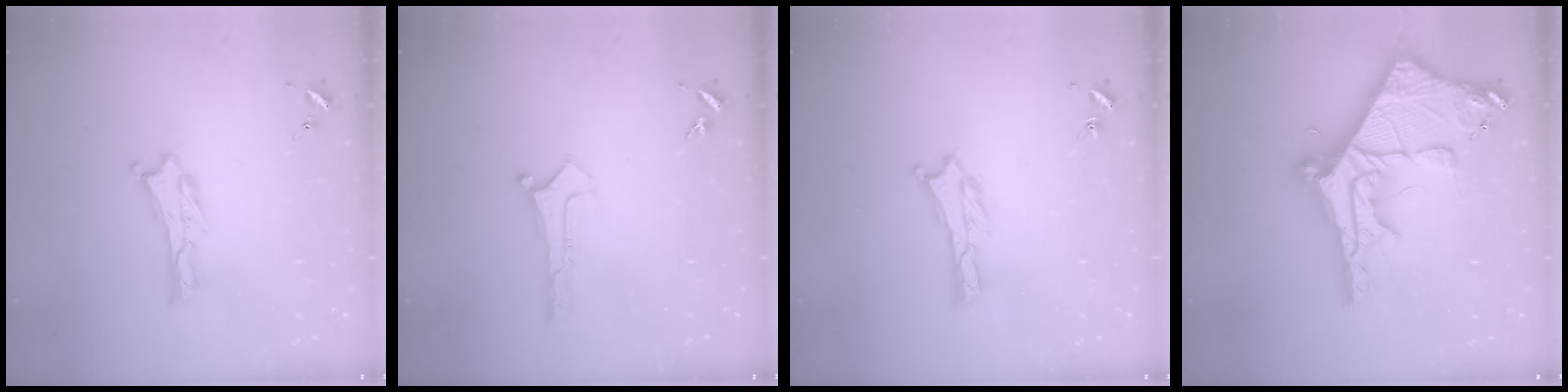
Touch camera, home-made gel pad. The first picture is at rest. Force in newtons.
{"total": 0.0}
{"total": 0.0}
{"total": 12.9, "press": 12.9, "slide": 1.3}